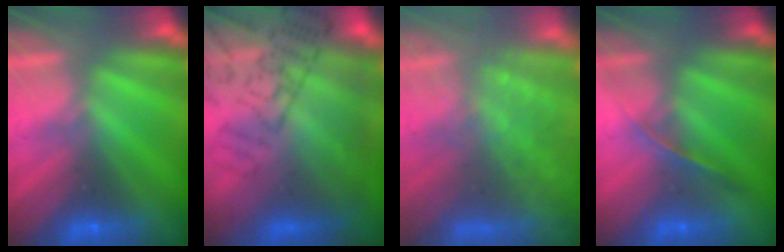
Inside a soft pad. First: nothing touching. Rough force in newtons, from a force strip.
{"total": 8.0}
{"total": 7.7}
{"total": 1.5}